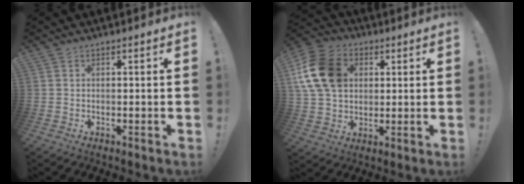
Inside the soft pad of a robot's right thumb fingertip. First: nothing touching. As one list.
[{"total": 17.1, "force": [4.4, 13.1, 10.0], "torque": [-0.173, -0.003, 0.091]}]